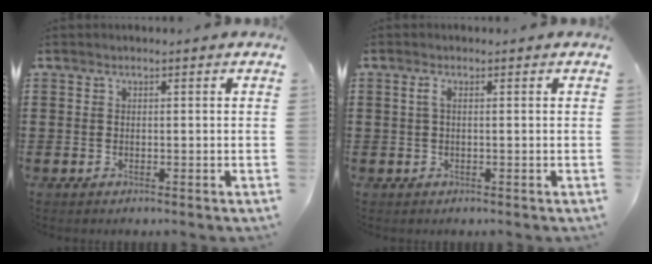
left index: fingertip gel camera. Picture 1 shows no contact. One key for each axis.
{"total": 1.5, "fx": 0.1, "fy": 0.4, "fz": 1.4, "tx": -0.028, "ty": 0.001, "tz": 0.001}